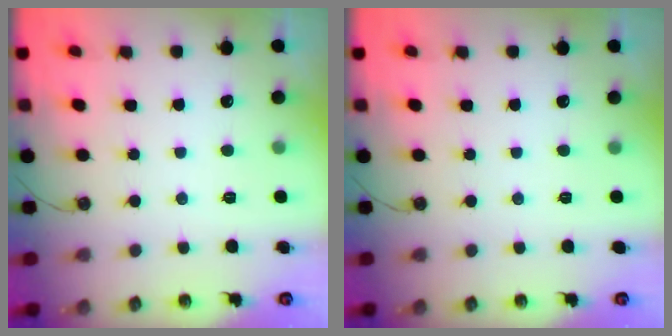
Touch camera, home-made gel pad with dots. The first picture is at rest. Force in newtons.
{"total": 0.0}